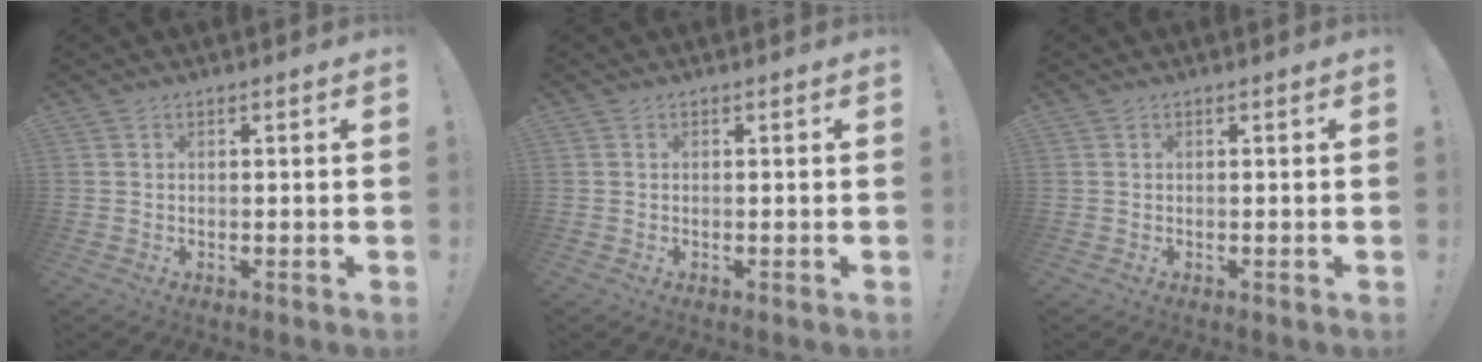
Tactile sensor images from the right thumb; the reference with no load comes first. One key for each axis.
{"total": 0.0}
{"total": 0.0}